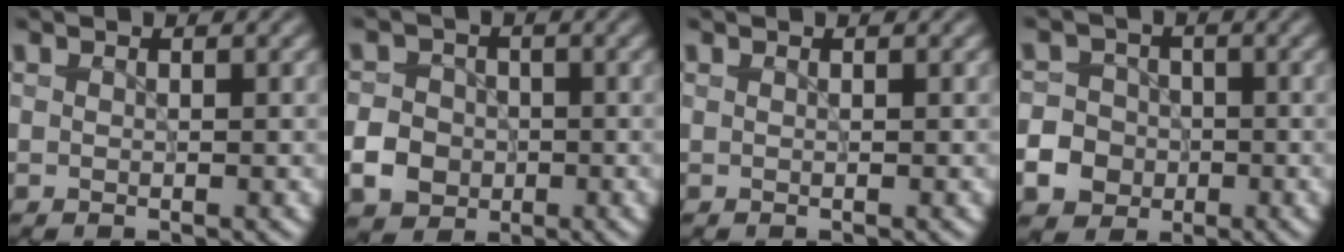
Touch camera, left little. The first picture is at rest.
{"total": 3.8, "force": [-1.1, 3.4, 1.5], "torque": [-0.025, 0.003, -0.027]}
{"total": 0.0}
{"total": 6.7, "force": [-2.7, 5.9, 1.6], "torque": [-0.027, -0.013, -0.067]}